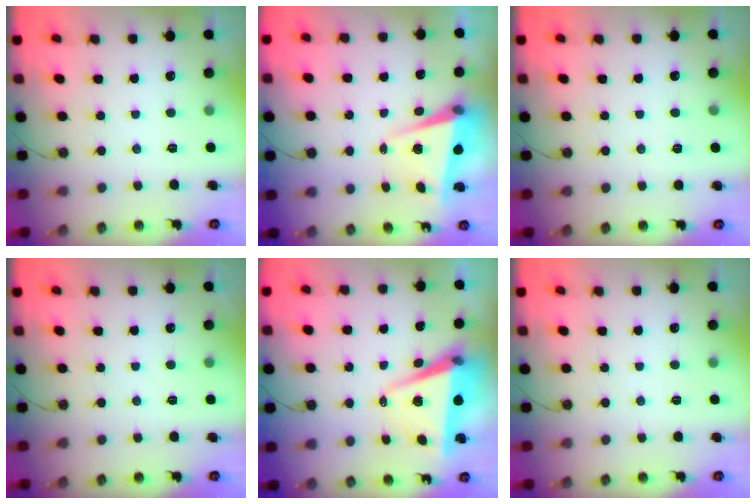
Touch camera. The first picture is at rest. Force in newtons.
{"total": 5.3, "press": 5.2, "slide": 1.1}
{"total": 2.5, "press": 2.2, "slide": 1.1}
{"total": 0.0}
{"total": 7.2, "press": 5.6, "slide": 4.5}
{"total": 0.0}